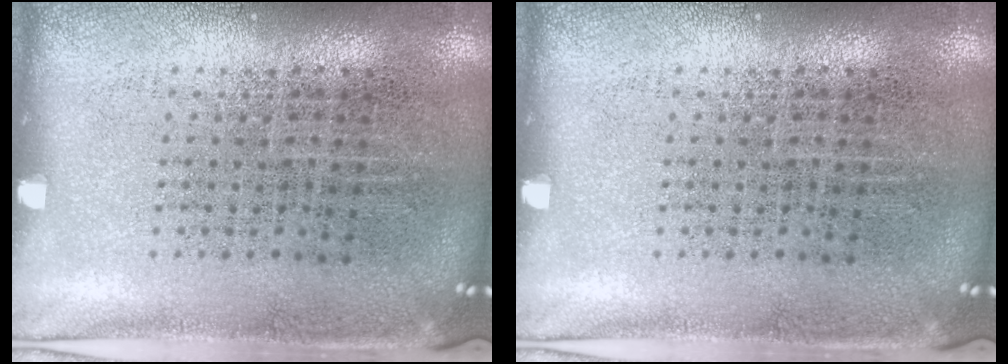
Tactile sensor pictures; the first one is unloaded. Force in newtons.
{"total": 0.0}